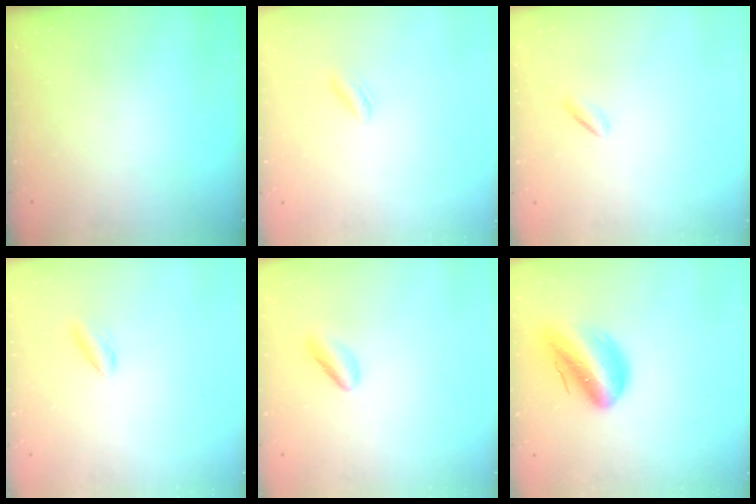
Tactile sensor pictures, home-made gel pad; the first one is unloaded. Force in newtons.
{"total": 2.5, "press": 2.4, "slide": 0.7}
{"total": 2.0, "press": 1.8, "slide": 0.7}
{"total": 2.8, "press": 2.5, "slide": 1.3}
{"total": 2.9, "press": 2.9, "slide": 0.4}
{"total": 13.8, "press": 13.3, "slide": 3.8}